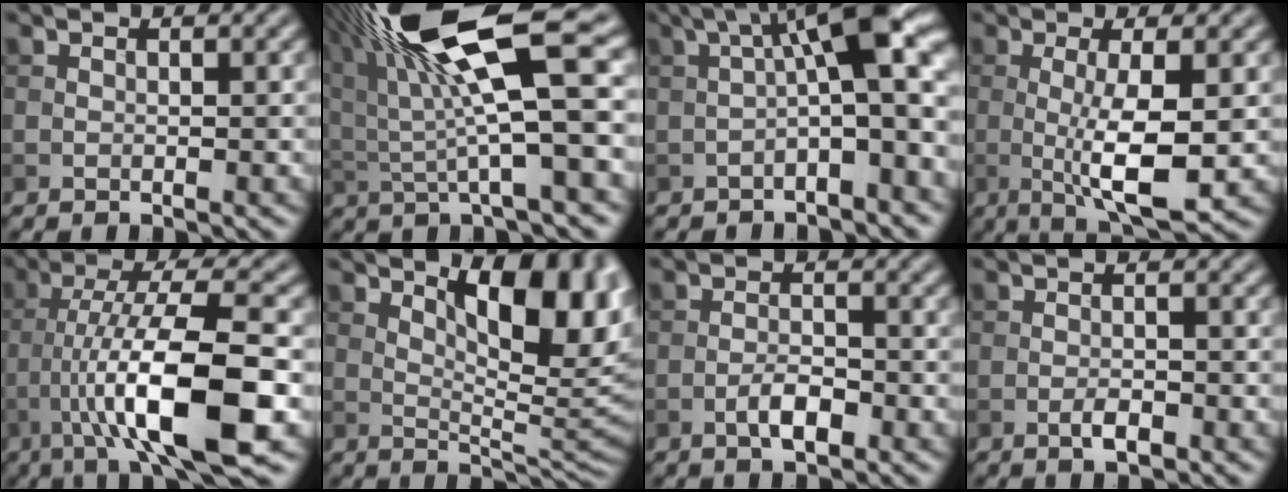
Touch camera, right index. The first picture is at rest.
{"total": 13.5, "force": [4.0, 3.1, 12.6], "torque": [-0.225, 0.020, 0.068]}
{"total": 9.2, "force": [0.7, 2.2, 8.9], "torque": [-0.123, 0.033, -0.002]}
{"total": 6.4, "force": [-0.5, 1.3, 6.3], "torque": [-0.110, -0.010, -0.003]}
{"total": 11.3, "force": [-3.6, 2.0, 10.5], "torque": [-0.168, 0.020, -0.059]}
{"total": 10.9, "force": [3.8, 4.5, 9.1], "torque": [-0.125, 0.002, 0.057]}
{"total": 2.6, "force": [-1.3, 0.9, 2.0], "torque": [-0.036, 0.003, -0.027]}
{"total": 2.0, "force": [-1.0, 0.6, 1.6], "torque": [-0.029, 0.001, -0.019]}